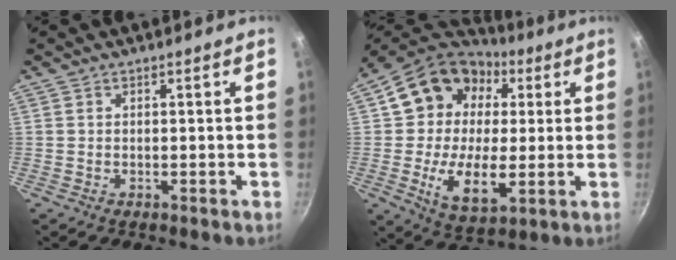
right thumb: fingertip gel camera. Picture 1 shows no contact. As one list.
[{"total": 20.8, "force": [2.7, 15.1, 14.1], "torque": [-0.212, 0.015, 0.041]}]